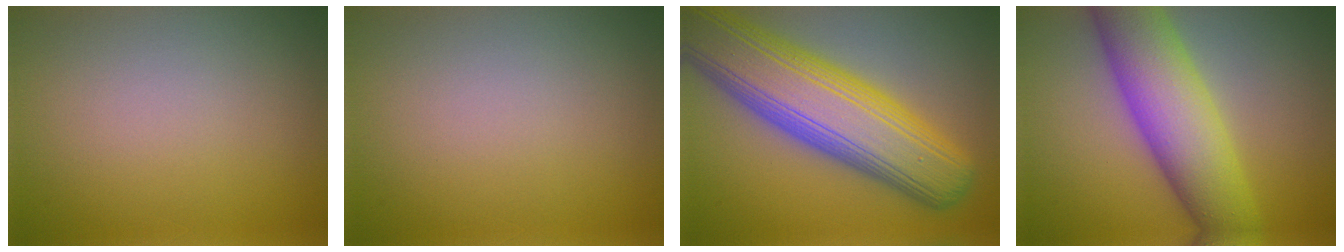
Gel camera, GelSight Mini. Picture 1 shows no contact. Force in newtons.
{"total": 0.0}
{"total": 12.9, "press": 12.9, "slide": 0.4}
{"total": 9.3, "press": 9.3, "slide": 0.3}